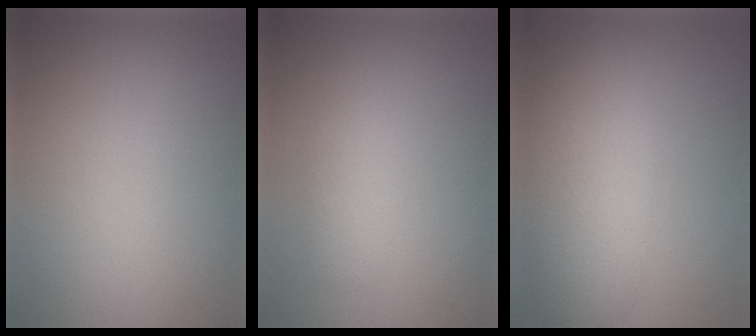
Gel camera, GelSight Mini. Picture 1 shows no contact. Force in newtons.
{"total": 2.3, "press": 2.3, "slide": 0.1}
{"total": 7.5, "press": 7.5, "slide": 0.5}